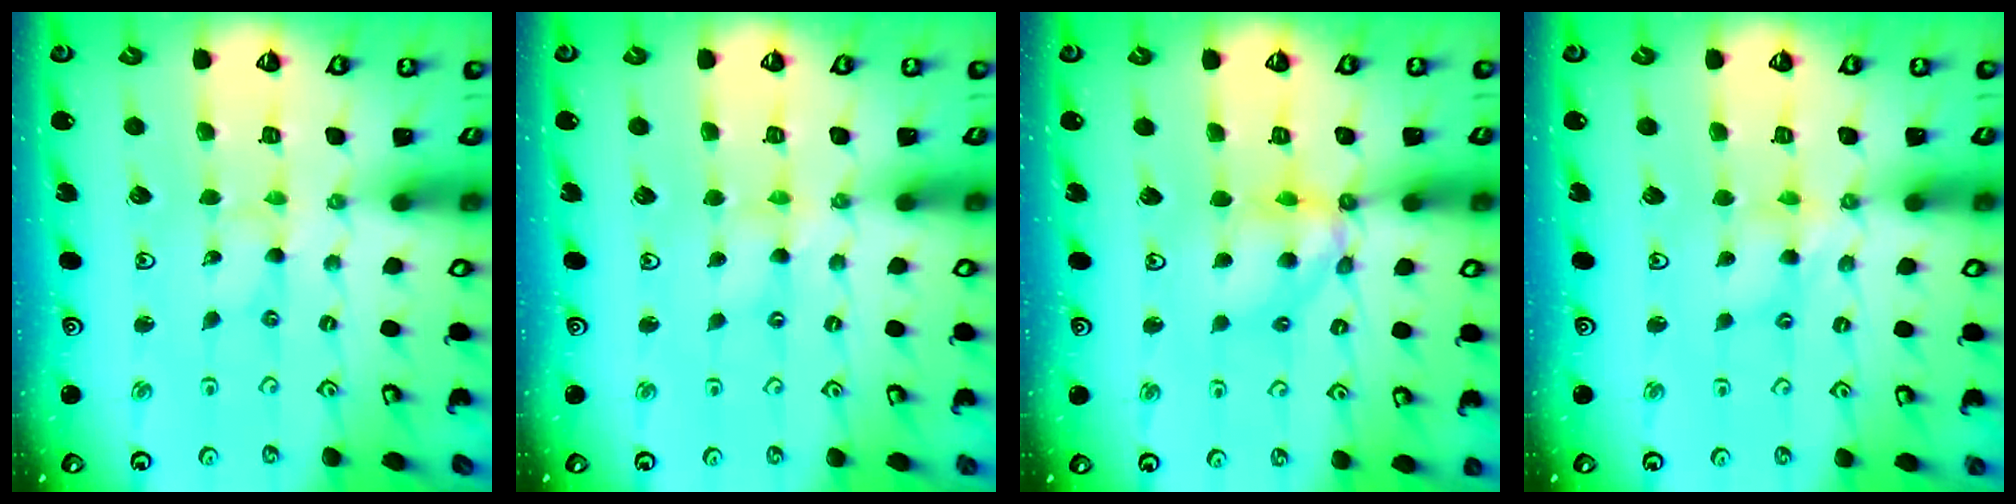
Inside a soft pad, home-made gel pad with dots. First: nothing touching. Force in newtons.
{"total": 1.3, "press": 1.3, "slide": 0.2}
{"total": 10.7, "press": 10.6, "slide": 1.2}
{"total": 5.0, "press": 5.0, "slide": 0.4}